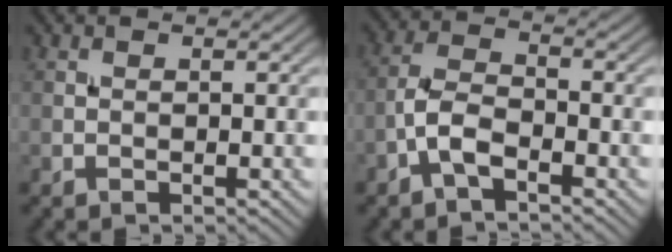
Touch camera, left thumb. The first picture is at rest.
{"total": 4.5, "force": [-2.6, 1.7, 3.2], "torque": [-0.070, 0.010, -0.064]}